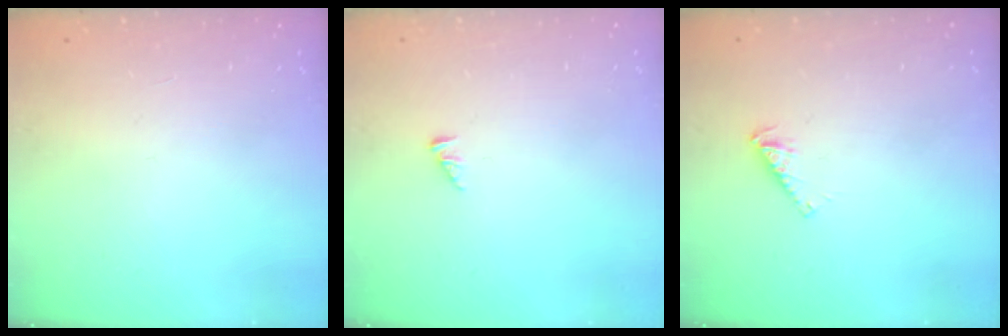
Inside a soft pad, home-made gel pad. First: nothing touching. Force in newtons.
{"total": 0.7, "press": 0.7, "slide": 0.1}
{"total": 2.9, "press": 2.9, "slide": 0.1}